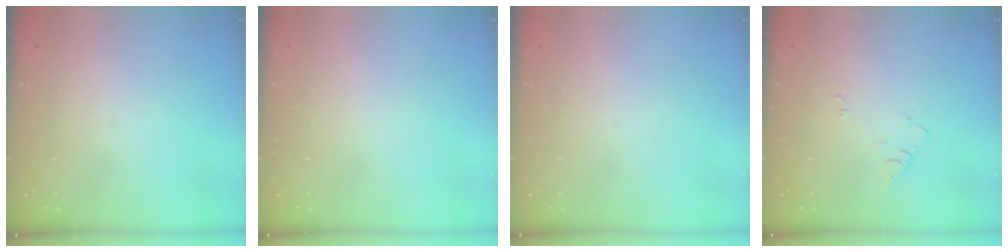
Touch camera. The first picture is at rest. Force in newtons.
{"total": 1.7, "press": 1.7, "slide": 0.2}
{"total": 1.7, "press": 1.7, "slide": 0.2}
{"total": 3.7, "press": 3.7, "slide": 0.4}